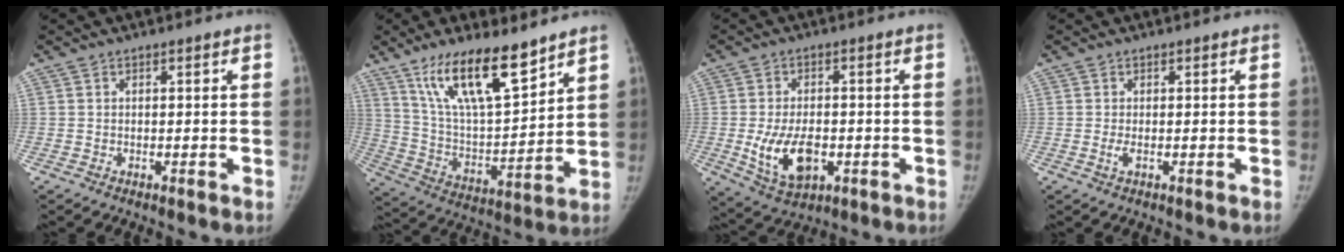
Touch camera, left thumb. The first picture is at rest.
{"total": 18.0, "force": [12.2, 5.4, 12.1], "torque": [-0.185, -0.064, 0.231]}
{"total": 10.2, "force": [-2.2, 5.9, 8.0], "torque": [-0.136, 0.001, -0.025]}
{"total": 1.2, "force": [-0.1, 0.4, 1.1], "torque": [-0.029, -0.005, -0.002]}